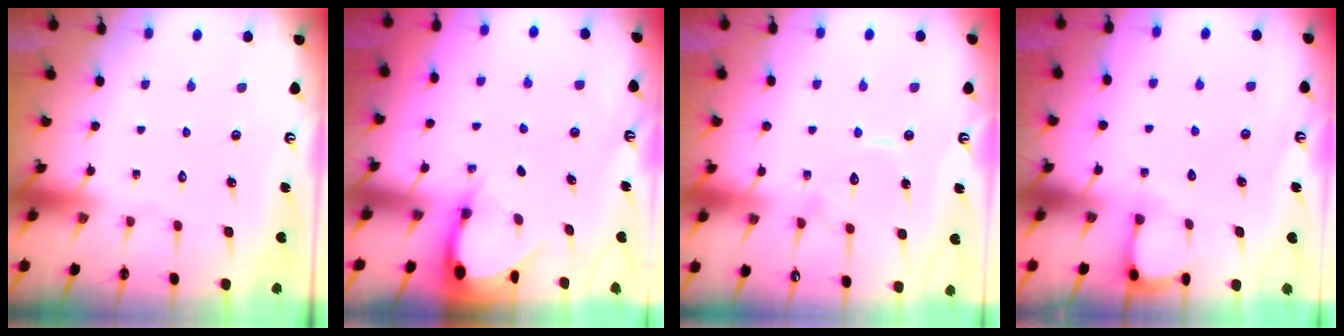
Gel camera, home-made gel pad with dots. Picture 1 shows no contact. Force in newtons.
{"total": 3.6, "press": 3.6, "slide": 0.2}
{"total": 9.0, "press": 9.0, "slide": 0.7}
{"total": 2.7, "press": 2.7, "slide": 0.3}